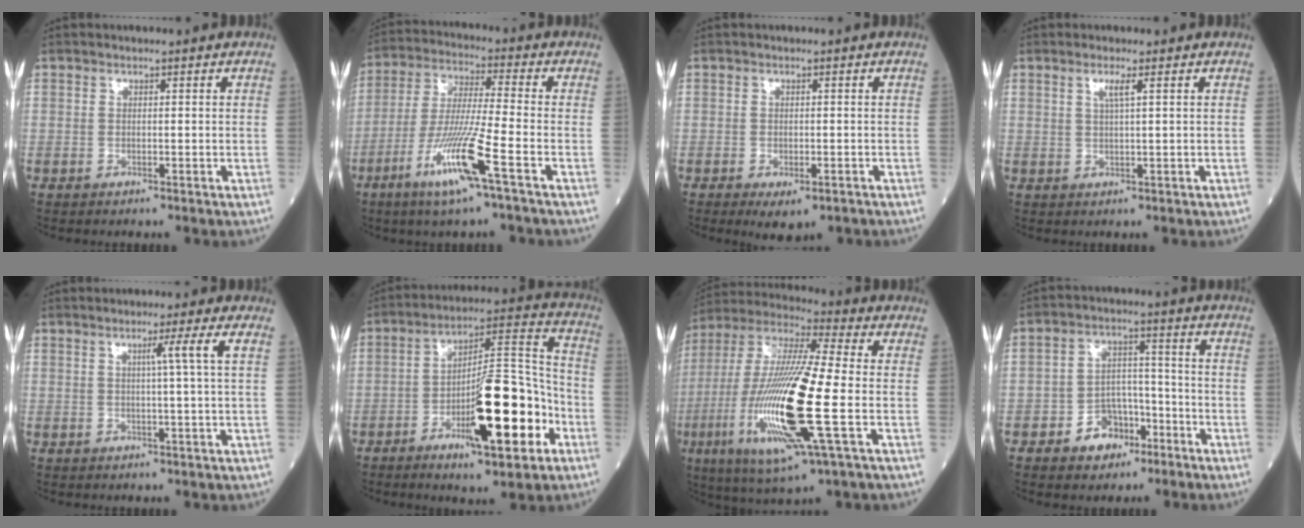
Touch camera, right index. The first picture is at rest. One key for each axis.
{"total": 13.9, "fx": -6.6, "fy": -0.4, "fz": 12.2, "tx": -0.256, "ty": -0.023, "tz": -0.122}
{"total": 3.5, "fx": -2.0, "fy": 1.3, "fz": 2.6, "tx": -0.036, "ty": -0.005, "tz": -0.021}
{"total": 1.9, "fx": 1.0, "fy": -0.3, "fz": 1.7, "tx": -0.037, "ty": 0.001, "tz": 0.021}
{"total": 3.3, "fx": 1.0, "fy": -1.4, "fz": 2.8, "tx": -0.048, "ty": -0.002, "tz": 0.022}
{"total": 16.5, "fx": -6.3, "fy": 3.1, "fz": 14.9, "tx": -0.243, "ty": 0.007, "tz": -0.093}
{"total": 21.4, "fx": -4.5, "fy": 1.7, "fz": 20.9, "tx": -0.457, "ty": -0.024, "tz": -0.084}
{"total": 6.5, "fx": -3.6, "fy": 4.5, "fz": 2.9, "tx": -0.048, "ty": 0.021, "tz": -0.053}